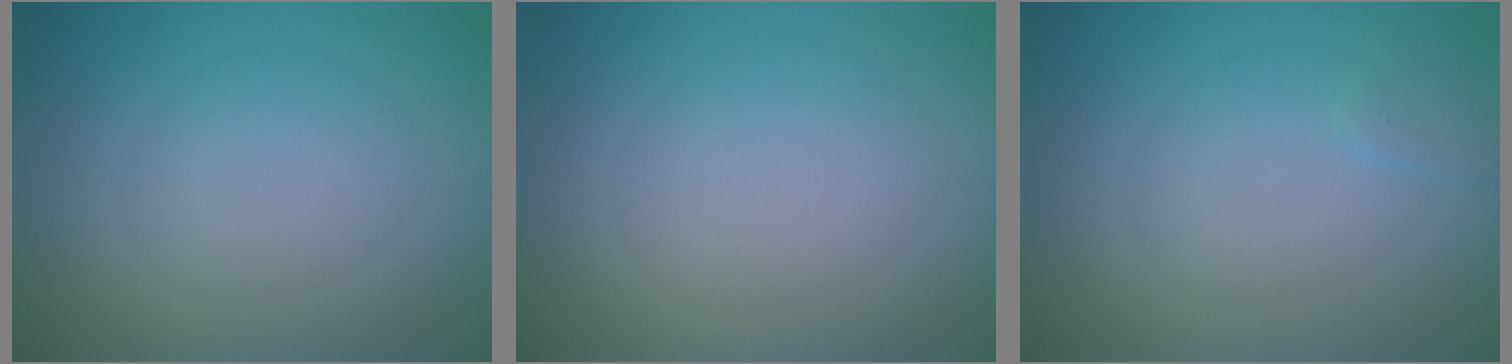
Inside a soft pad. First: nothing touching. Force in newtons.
{"total": 0.0}
{"total": 0.5, "press": 0.5, "slide": 0.0}